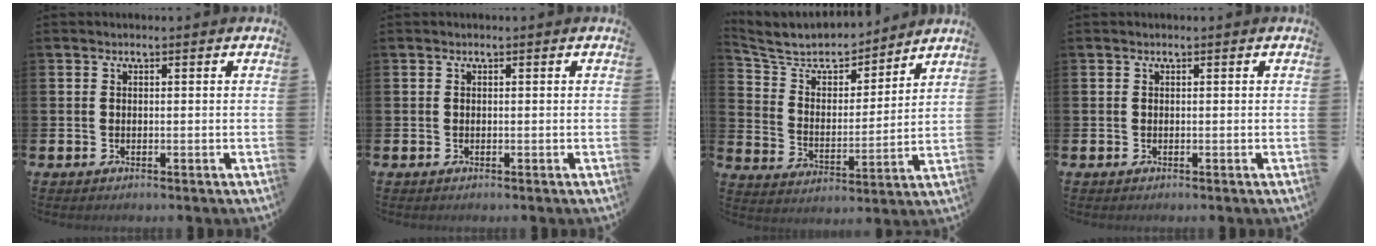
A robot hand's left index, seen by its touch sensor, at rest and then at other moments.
{"total": 0.0}
{"total": 7.2, "force": [6.7, 2.4, 1.2], "torque": [-0.067, -0.050, 0.116]}
{"total": 0.0}